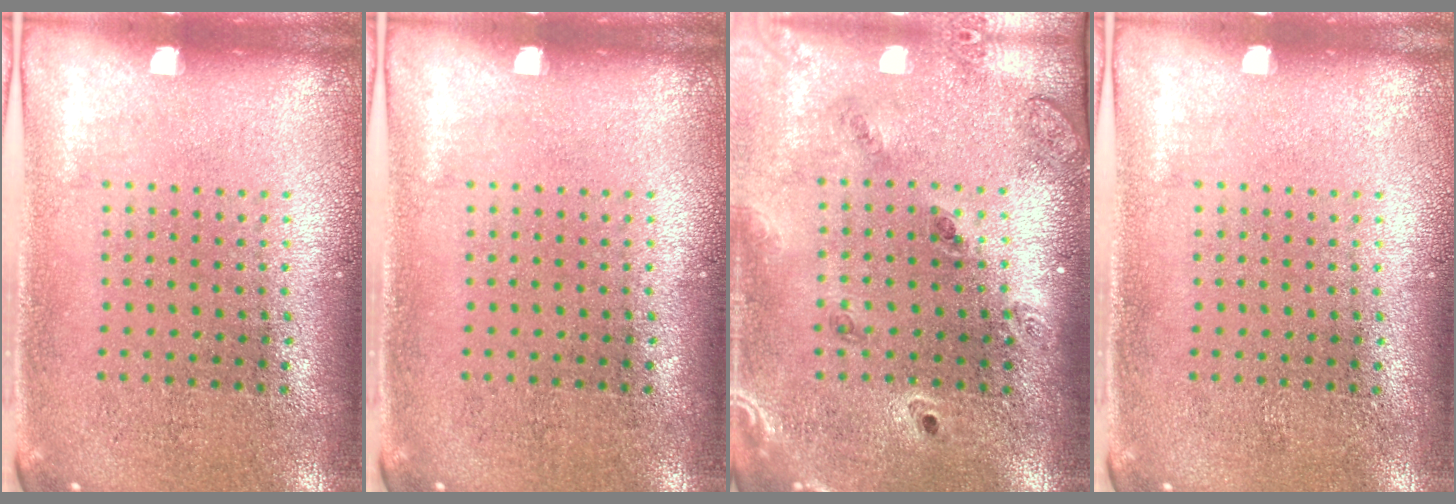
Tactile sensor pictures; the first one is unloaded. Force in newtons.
{"total": 0.0}
{"total": 1.4, "press": 1.3, "slide": 0.3}
{"total": 0.0}